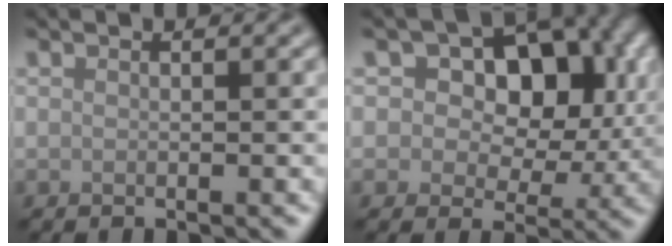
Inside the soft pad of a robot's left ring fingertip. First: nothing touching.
{"total": 11.1, "force": [3.5, 7.3, 7.6], "torque": [-0.087, 0.016, 0.033]}